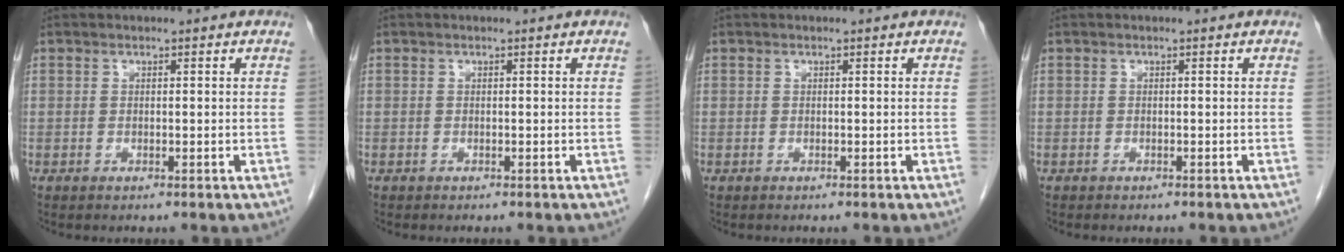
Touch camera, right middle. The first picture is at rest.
{"total": 0.0}
{"total": 0.0}
{"total": 0.8, "force": [-0.7, 0.3, 0.3], "torque": [-0.011, 0.000, -0.007]}